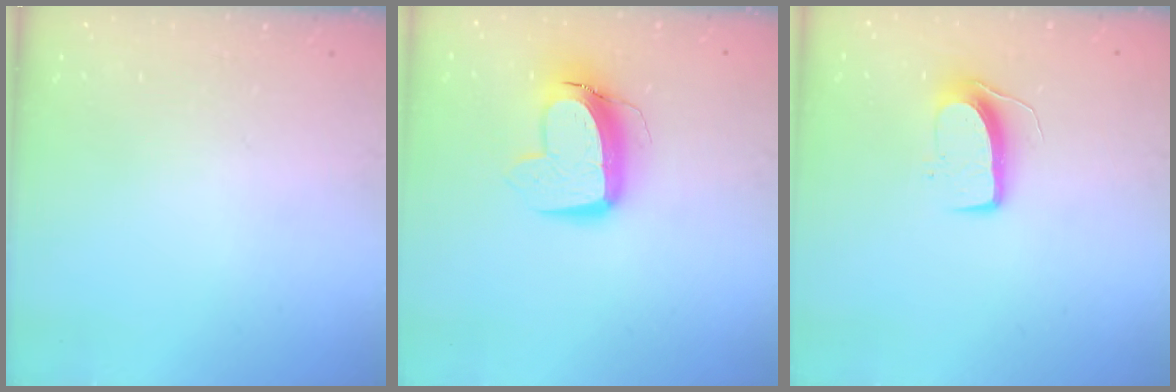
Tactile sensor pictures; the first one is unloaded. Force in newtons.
{"total": 11.5, "press": 11.4, "slide": 1.2}
{"total": 9.3, "press": 9.3, "slide": 0.5}